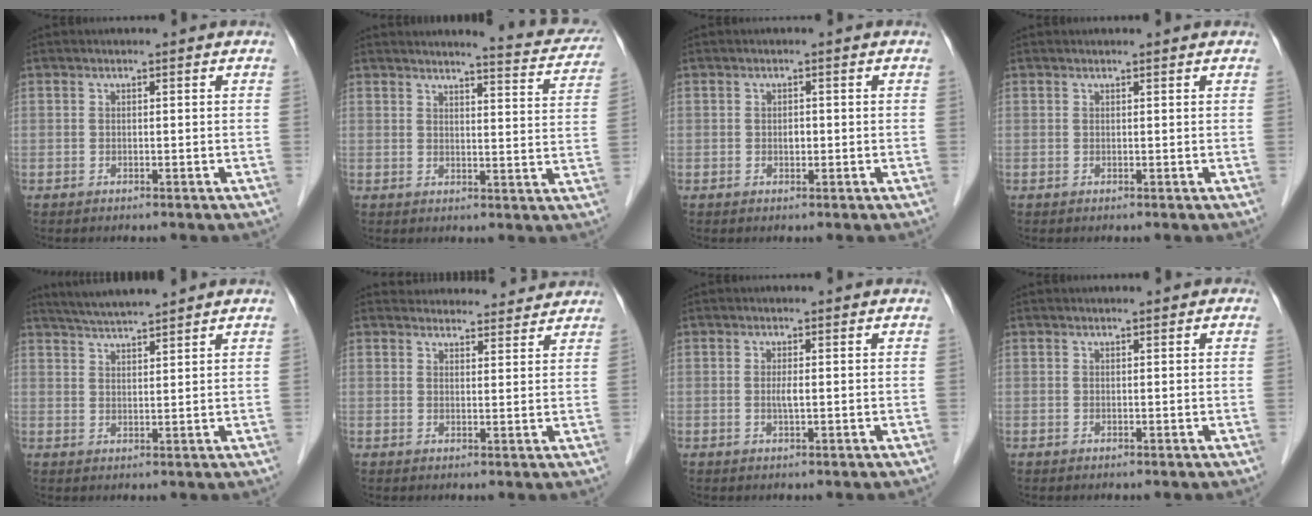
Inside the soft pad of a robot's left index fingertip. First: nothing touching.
{"total": 9.3, "force": [9.0, 0.7, 2.4], "torque": [-0.025, -0.025, 0.090]}
{"total": 1.0, "force": [-0.1, 0.6, 0.7], "torque": [-0.012, 0.002, -0.001]}
{"total": 1.1, "force": [1.1, 0.1, 0.2], "torque": [-0.009, 0.009, 0.016]}
{"total": 6.5, "force": [6.0, -0.5, 2.4], "torque": [-0.051, 0.021, 0.105]}
{"total": 10.4, "force": [10.0, 2.4, 1.1], "torque": [0.007, 0.018, 0.115]}
{"total": 1.2, "force": [0.1, 0.1, 1.2], "torque": [-0.029, -0.001, 0.001]}
{"total": 0.5, "force": [0.4, 0.3, 0.2], "torque": [-0.007, 0.002, 0.004]}